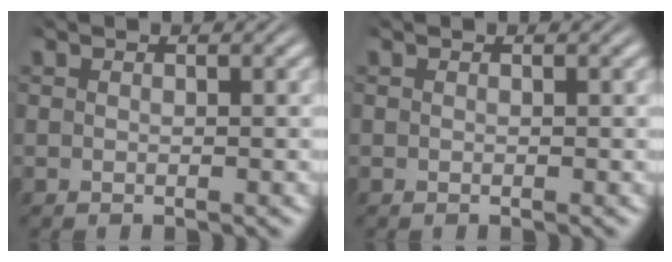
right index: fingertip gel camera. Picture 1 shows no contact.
{"total": 1.0, "force": [-0.7, 0.5, -0.4], "torque": [0.003, 0.001, -0.015]}